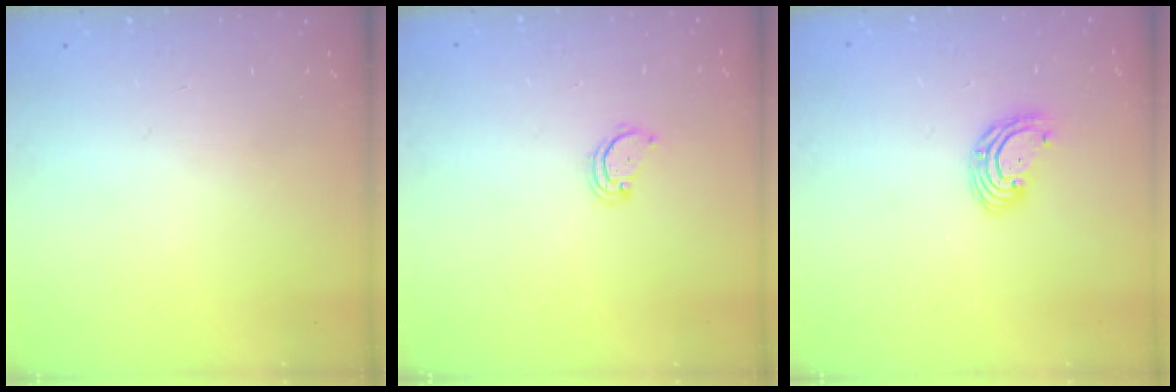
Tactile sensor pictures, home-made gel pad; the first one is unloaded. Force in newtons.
{"total": 2.9, "press": 2.9, "slide": 0.2}
{"total": 6.4, "press": 6.3, "slide": 1.2}